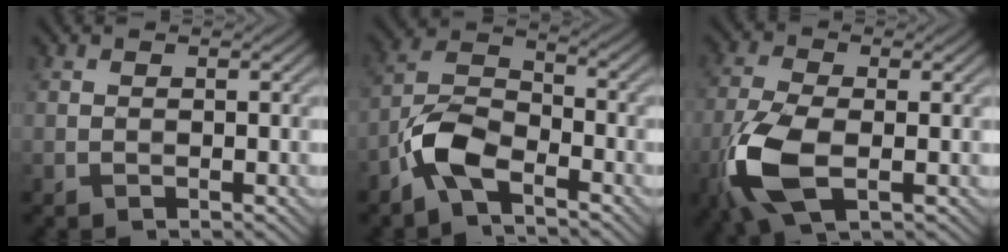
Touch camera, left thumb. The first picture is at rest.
{"total": 7.2, "force": [-4.5, 2.9, 4.8], "torque": [-0.098, 0.007, -0.106]}
{"total": 9.5, "force": [-3.1, 4.4, 7.9], "torque": [-0.195, -0.013, -0.069]}